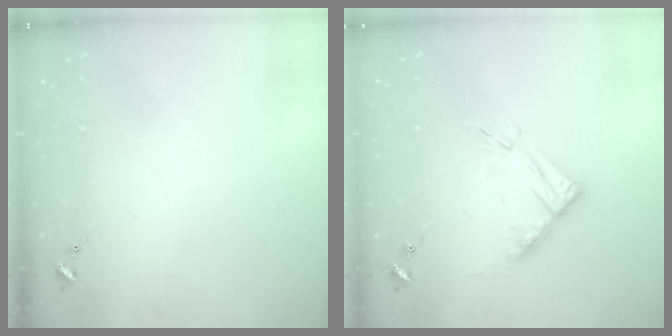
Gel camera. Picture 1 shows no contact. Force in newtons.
{"total": 9.6, "press": 9.5, "slide": 1.1}